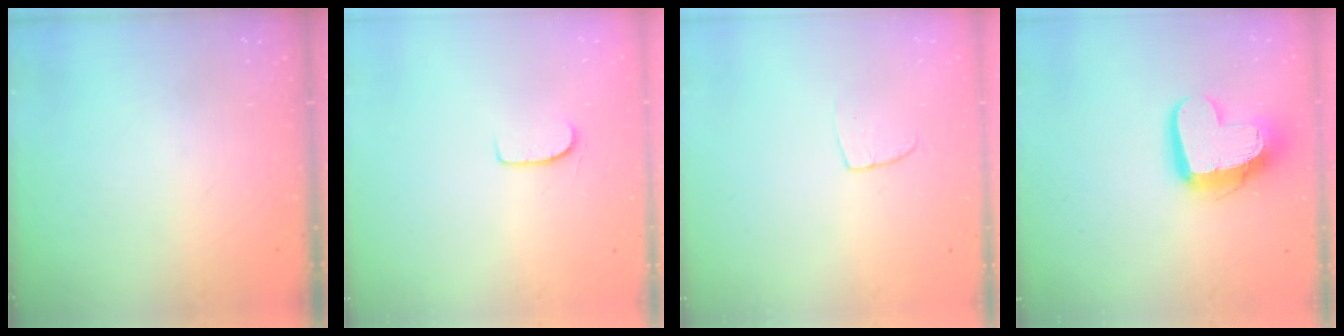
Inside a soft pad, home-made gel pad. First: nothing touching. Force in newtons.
{"total": 6.1, "press": 6.1, "slide": 0.5}
{"total": 3.3, "press": 3.3, "slide": 0.2}
{"total": 15.4, "press": 15.4, "slide": 1.6}